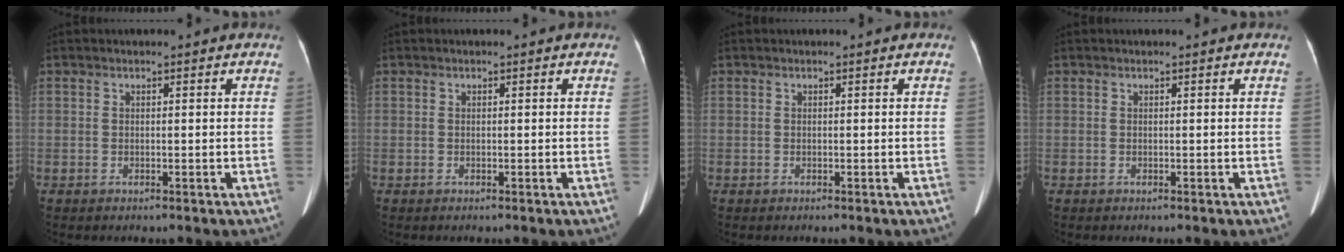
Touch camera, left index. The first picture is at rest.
{"total": 0.0}
{"total": 0.0}
{"total": 0.0}